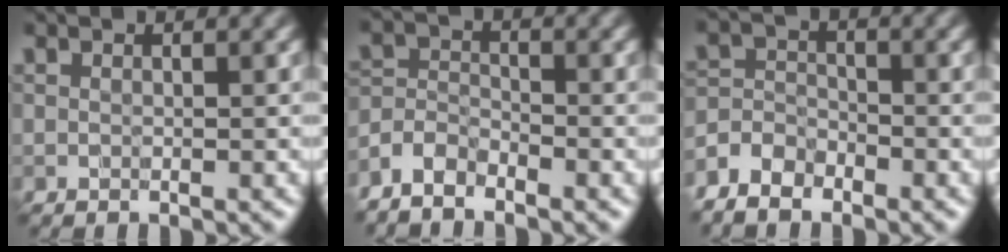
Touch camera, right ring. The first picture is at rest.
{"total": 2.4, "force": [-2.2, 0.8, 0.5], "torque": [-0.010, 0.004, -0.055]}
{"total": 3.3, "force": [-2.8, 1.6, 0.8], "torque": [-0.003, -0.002, -0.060]}